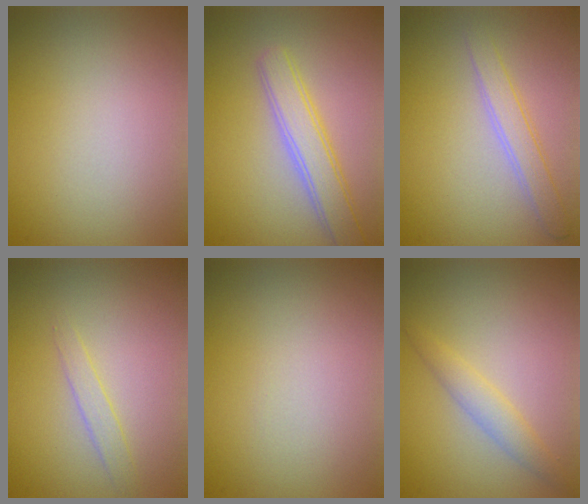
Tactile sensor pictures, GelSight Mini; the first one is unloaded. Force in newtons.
{"total": 3.7, "press": 3.7, "slide": 0.2}
{"total": 2.3, "press": 2.3, "slide": 0.1}
{"total": 1.2, "press": 1.2, "slide": 0.1}
{"total": 0.0}
{"total": 2.0, "press": 2.0, "slide": 0.0}